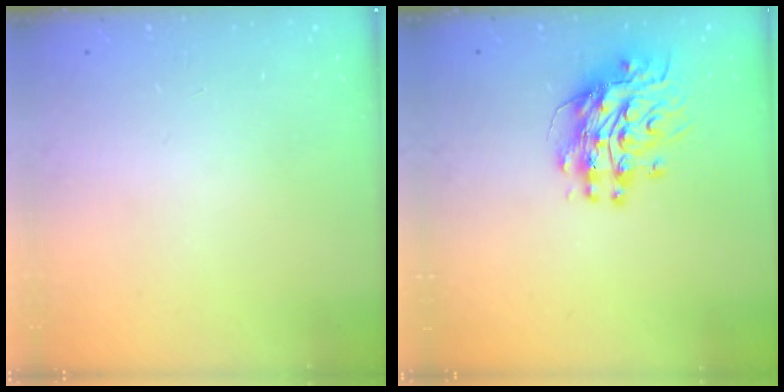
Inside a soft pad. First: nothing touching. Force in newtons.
{"total": 12.5, "press": 12.5, "slide": 1.1}